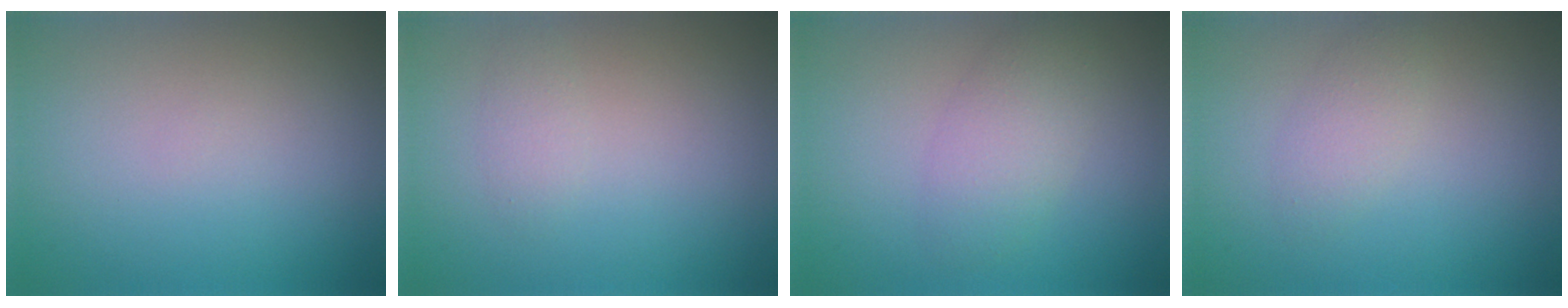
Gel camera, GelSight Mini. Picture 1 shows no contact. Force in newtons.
{"total": 1.0, "press": 1.0, "slide": 0.0}
{"total": 3.0, "press": 3.0, "slide": 0.2}
{"total": 1.7, "press": 1.7, "slide": 0.1}